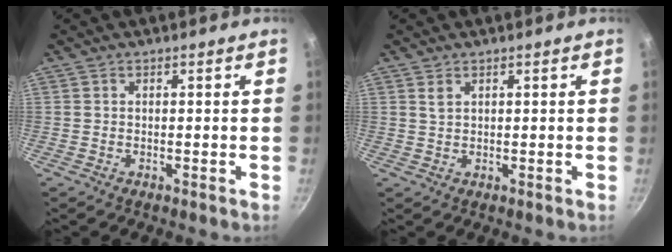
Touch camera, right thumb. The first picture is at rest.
{"total": 1.3, "force": [0.8, 0.7, 0.8], "torque": [-0.016, -0.003, 0.017]}